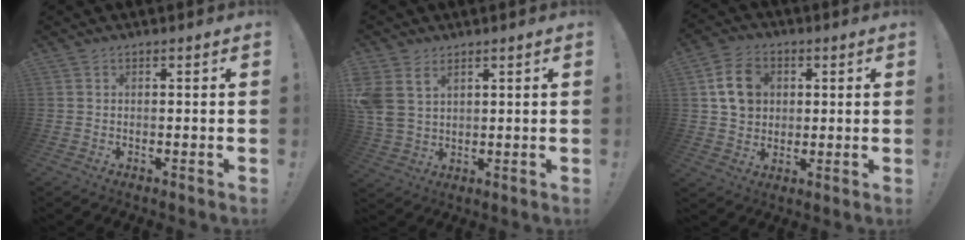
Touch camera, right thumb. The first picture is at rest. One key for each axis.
{"total": 7.3, "fx": 3.5, "fy": 5.0, "fz": 3.9, "tx": -0.081, "ty": -0.015, "tz": 0.072}
{"total": 10.8, "fx": 3.1, "fy": 8.8, "fz": 5.5, "tx": -0.081, "ty": 0.006, "tz": 0.065}